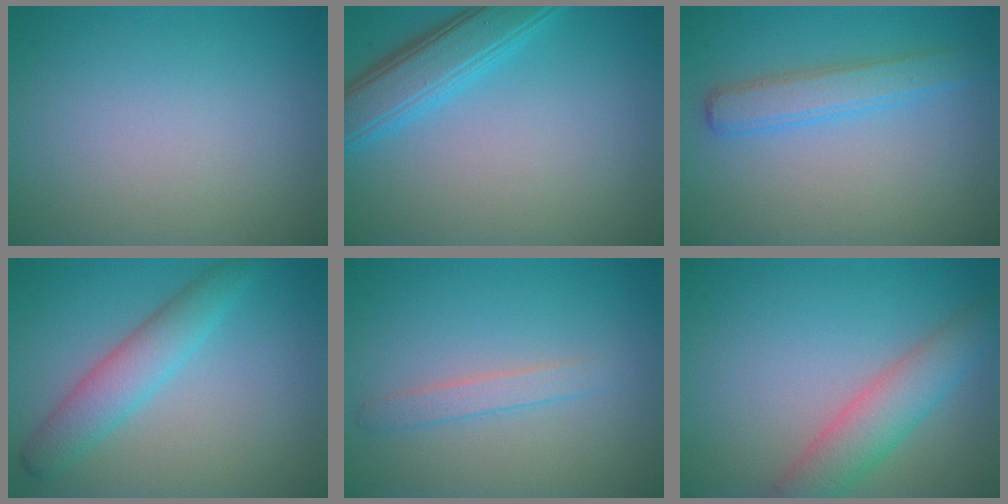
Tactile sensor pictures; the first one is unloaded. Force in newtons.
{"total": 4.7, "press": 4.7, "slide": 0.1}
{"total": 3.1, "press": 3.1, "slide": 0.1}
{"total": 3.8, "press": 3.8, "slide": 0.1}
{"total": 1.6, "press": 1.6, "slide": 0.1}
{"total": 4.6, "press": 4.6, "slide": 0.4}